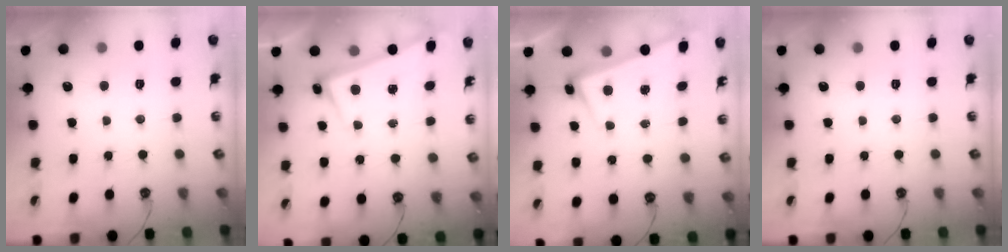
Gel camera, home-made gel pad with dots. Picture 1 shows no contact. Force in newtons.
{"total": 2.6, "press": 2.4, "slide": 0.9}
{"total": 2.6, "press": 2.3, "slide": 1.1}
{"total": 0.0}